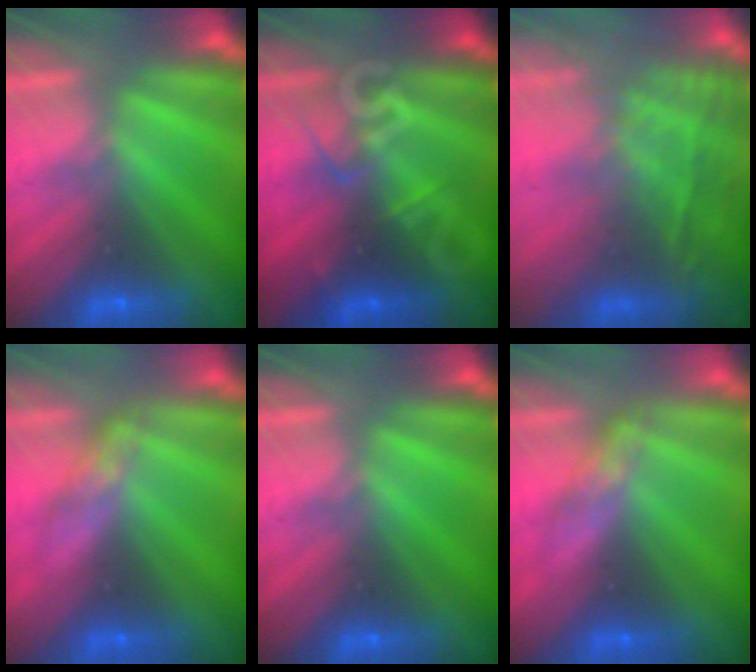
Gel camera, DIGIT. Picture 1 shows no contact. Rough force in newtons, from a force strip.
{"total": 2.8}
{"total": 11.2}
{"total": 2.7}
{"total": 0.0}
{"total": 2.7}